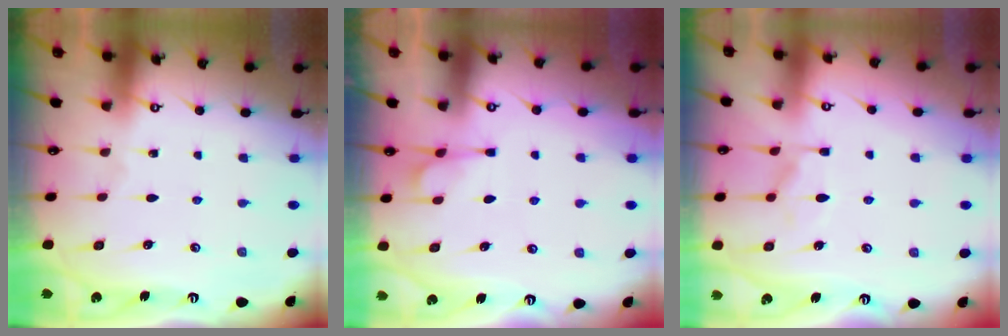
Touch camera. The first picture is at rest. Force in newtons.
{"total": 1.6, "press": 1.0, "slide": 1.2}
{"total": 1.7, "press": 1.1, "slide": 1.4}